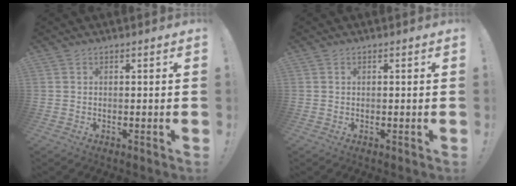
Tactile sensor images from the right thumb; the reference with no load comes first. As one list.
[{"total": 0.0}]